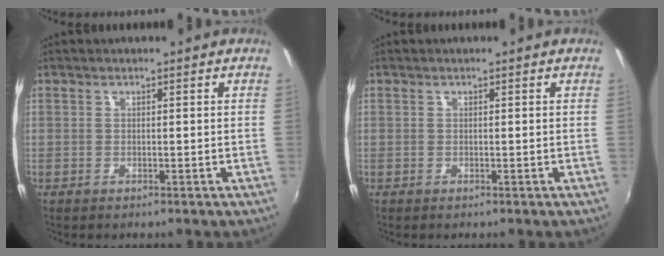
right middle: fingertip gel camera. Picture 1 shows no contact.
{"total": 0.0}